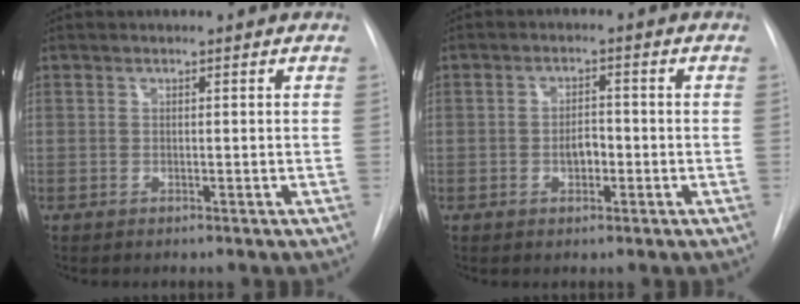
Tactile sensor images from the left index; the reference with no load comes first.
{"total": 3.0, "force": [-1.5, 1.5, 2.1], "torque": [-0.029, 0.000, -0.022]}